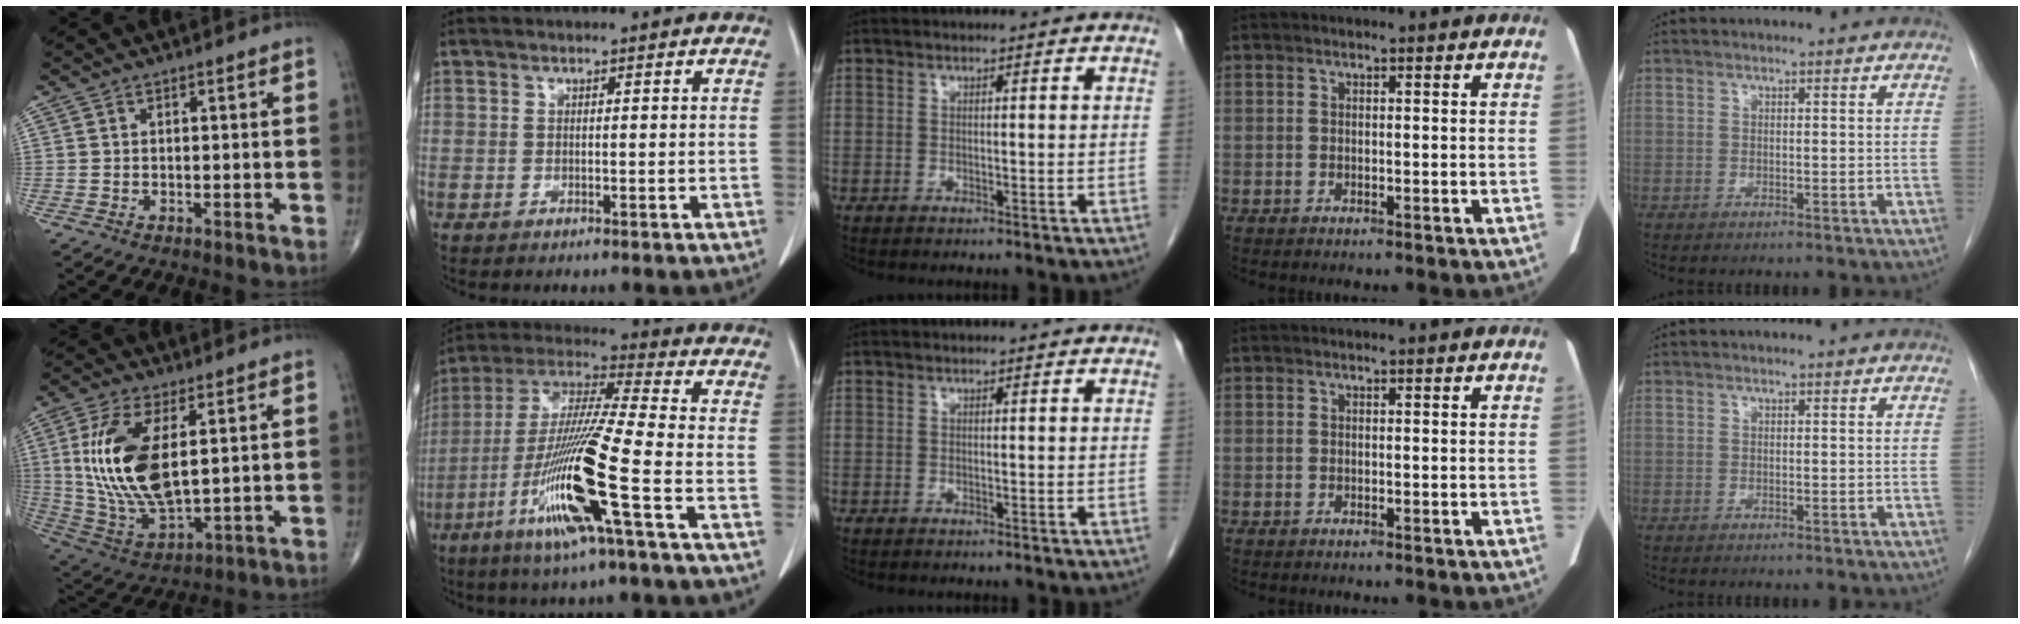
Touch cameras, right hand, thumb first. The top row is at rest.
{"thumb": {"total": 17.7, "force": [3.4, 8.0, 15.4], "torque": [-0.314, -0.021, 0.079]}, "index": {"total": 16.9, "force": [-6.6, -0.7, 15.6], "torque": [-0.322, -0.023, -0.130]}}